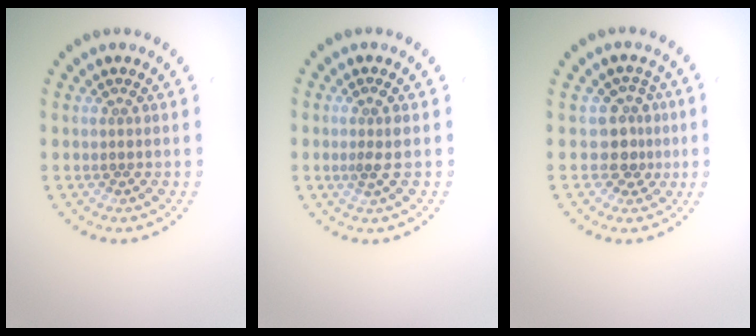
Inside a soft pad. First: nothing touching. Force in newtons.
{"total": 1.4, "press": 1.1, "slide": 0.8}
{"total": 2.5, "press": 1.9, "slide": 1.6}